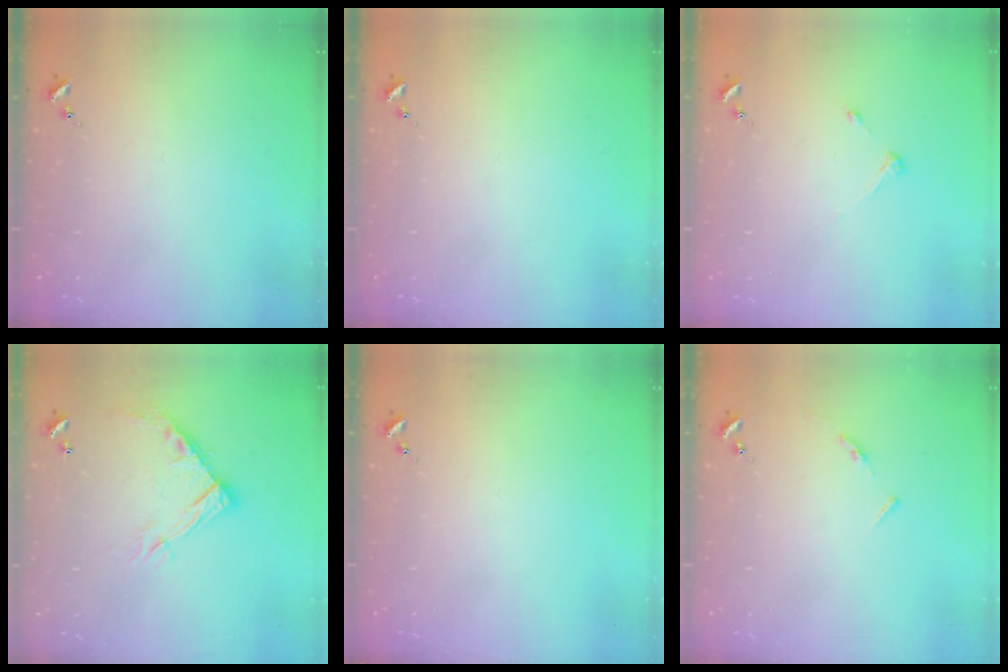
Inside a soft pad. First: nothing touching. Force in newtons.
{"total": 0.0}
{"total": 3.2, "press": 3.2, "slide": 0.4}
{"total": 13.2, "press": 13.1, "slide": 0.8}
{"total": 0.0}
{"total": 4.5, "press": 4.4, "slide": 0.5}